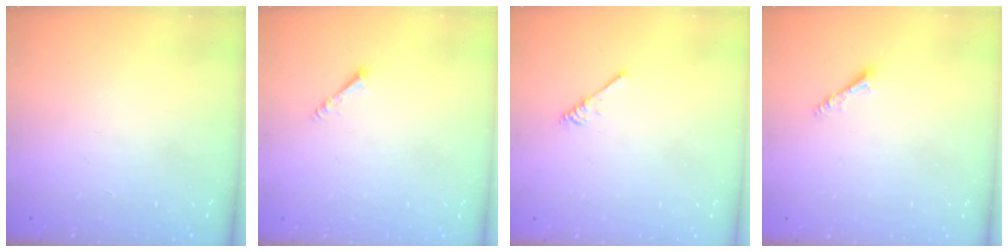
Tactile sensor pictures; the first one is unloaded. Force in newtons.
{"total": 1.8, "press": 1.8, "slide": 0.1}
{"total": 2.7, "press": 2.7, "slide": 0.5}
{"total": 3.0, "press": 2.9, "slide": 0.6}